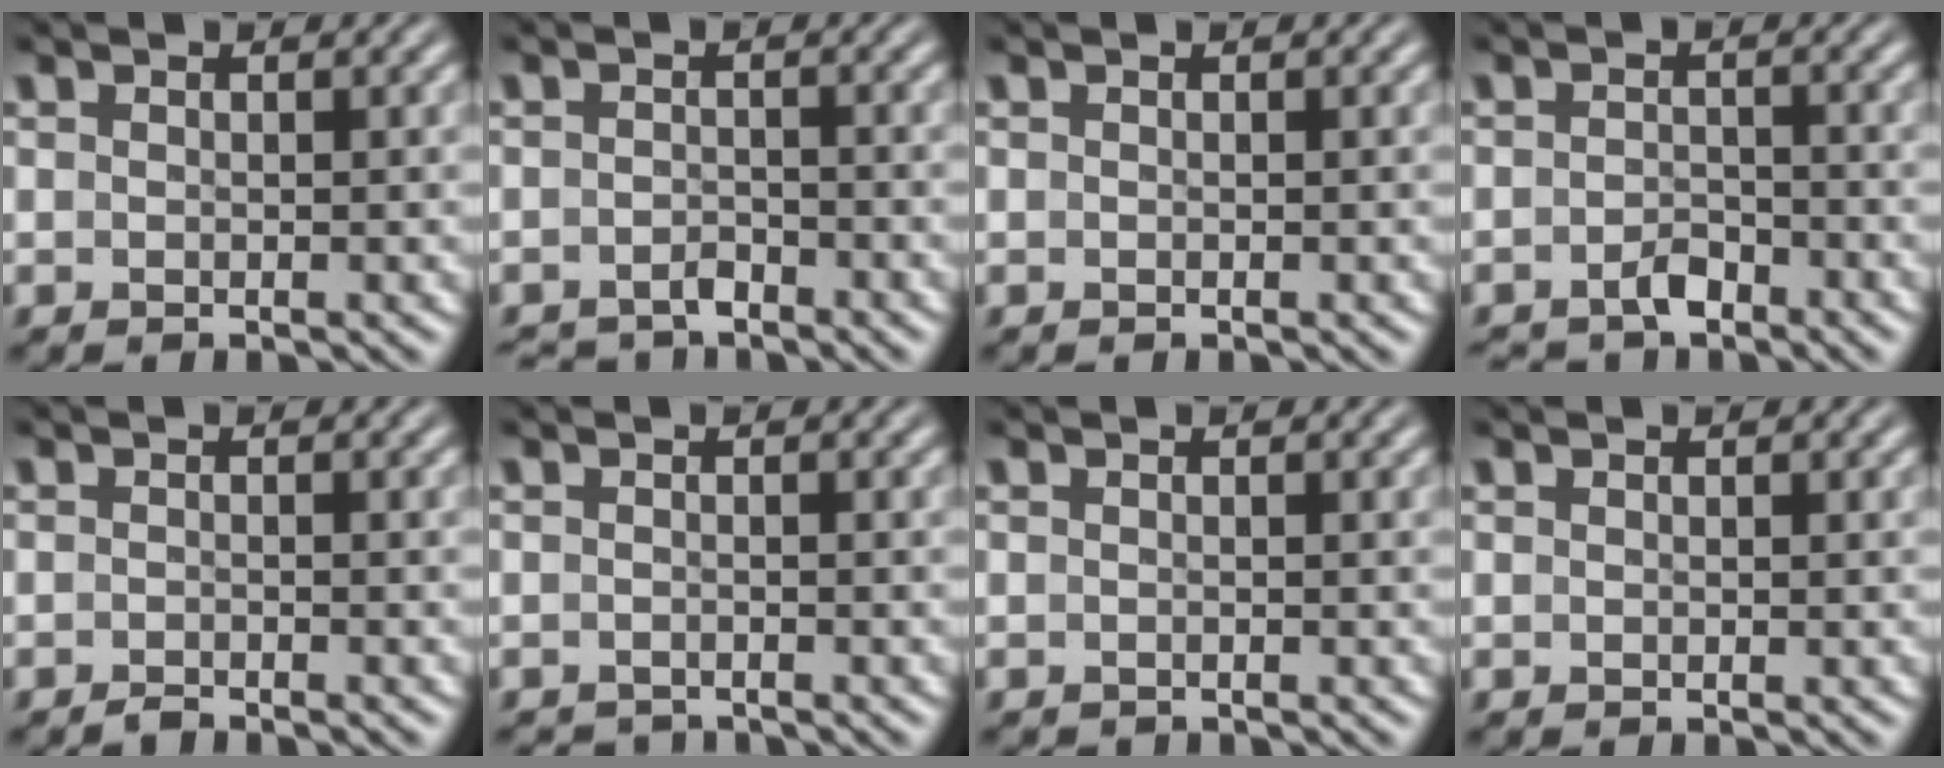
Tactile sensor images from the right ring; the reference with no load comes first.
{"total": 2.7, "force": [-2.7, 0.6, 0.1], "torque": [0.004, -0.011, -0.041]}
{"total": 0.0}
{"total": 2.3, "force": [-2.2, 0.7, 0.3], "torque": [0.001, -0.005, -0.036]}
{"total": 1.3, "force": [-1.2, -0.3, 0.0], "torque": [-0.001, -0.002, -0.021]}
{"total": 2.2, "force": [-2.2, -0.1, -0.2], "torque": [-0.001, -0.013, -0.032]}
{"total": 0.8, "force": [-0.7, -0.2, -0.1], "torque": [-0.005, -0.007, -0.008]}
{"total": 0.0}